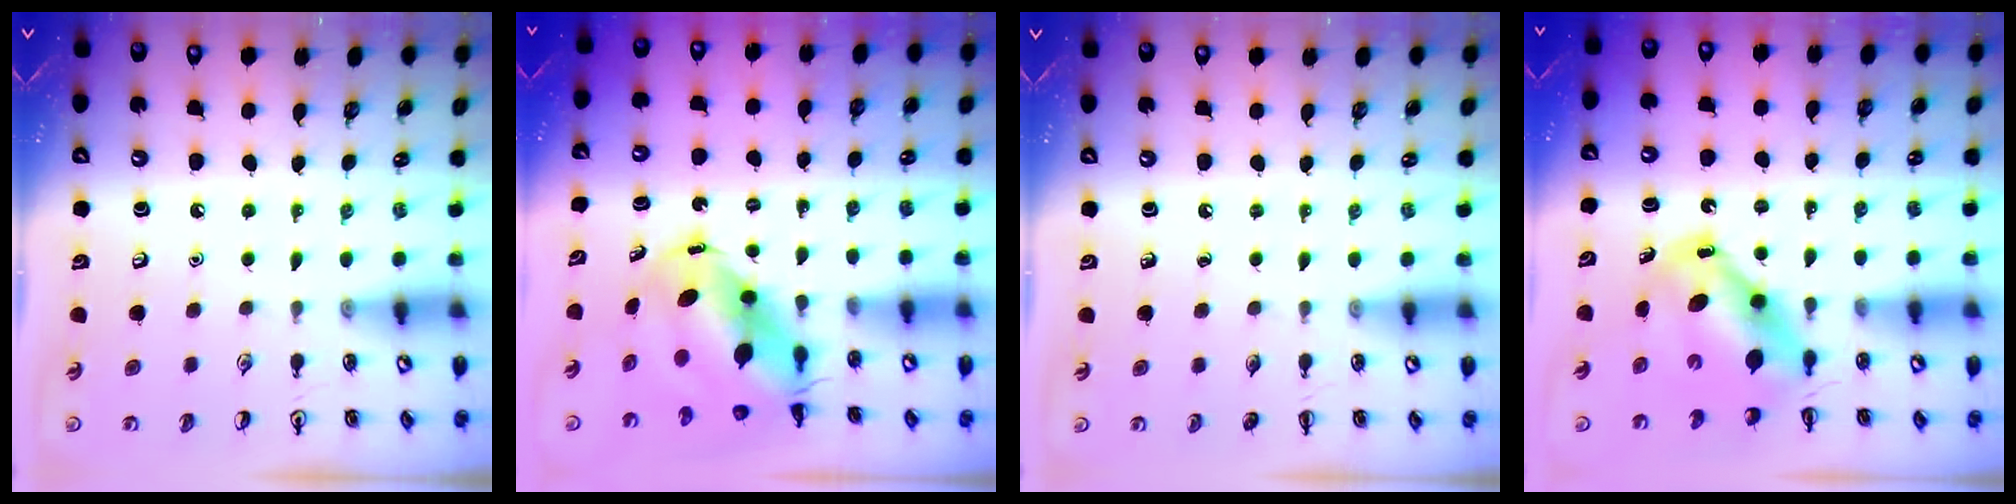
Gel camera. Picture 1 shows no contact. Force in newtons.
{"total": 8.8, "press": 8.5, "slide": 2.1}
{"total": 0.0}
{"total": 6.9, "press": 6.6, "slide": 2.0}